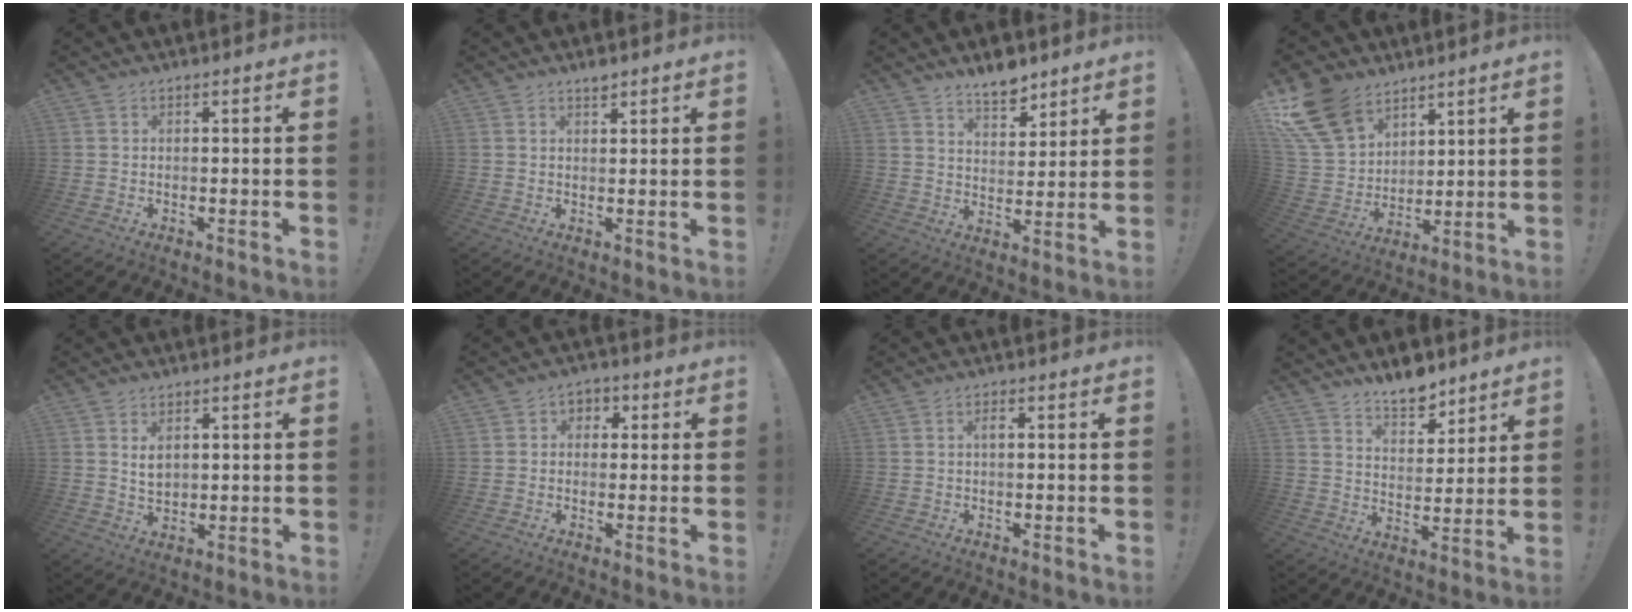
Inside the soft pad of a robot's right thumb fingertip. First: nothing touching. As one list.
[{"total": 2.0, "force": [1.8, 0.5, 0.7], "torque": [0.001, -0.012, 0.029]}, {"total": 8.0, "force": [6.7, 3.3, 2.8], "torque": [-0.020, -0.052, 0.121]}, {"total": 16.5, "force": [10.7, 10.3, 7.2], "torque": [-0.162, -0.064, 0.208]}, {"total": 4.4, "force": [1.7, 2.8, 2.9], "torque": [-0.039, -0.006, 0.029]}, {"total": 3.6, "force": [-0.6, 3.2, 1.3], "torque": [-0.015, 0.009, -0.013]}, {"total": 1.4, "force": [0.0, 0.5, 1.3], "torque": [-0.034, 0.008, -0.001]}, {"total": 9.0, "force": [7.8, 3.6, 2.8], "torque": [-0.034, -0.061, 0.145]}]